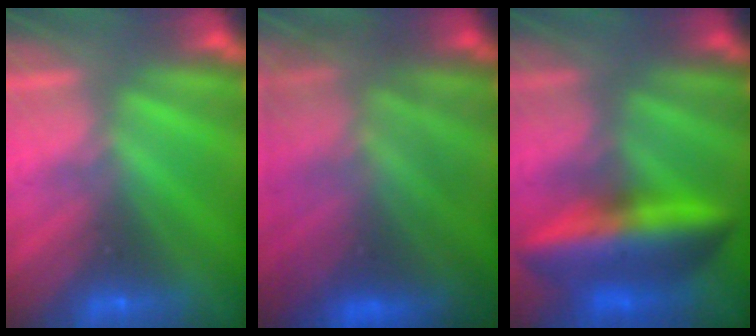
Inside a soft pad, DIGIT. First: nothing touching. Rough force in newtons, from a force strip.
{"total": 6.1}
{"total": 5.8}